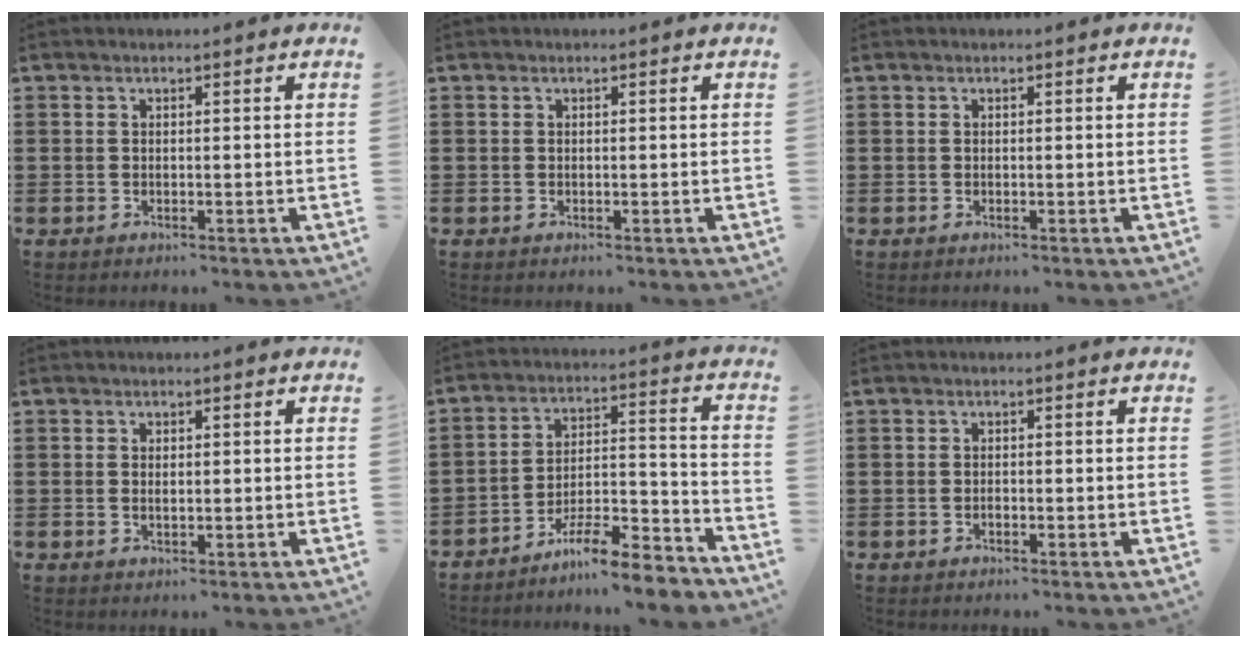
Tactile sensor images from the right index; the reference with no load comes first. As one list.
[{"total": 0.0}, {"total": 0.0}, {"total": 1.0, "force": [0.1, 0.5, 0.8], "torque": [-0.018, 0.003, 0.001]}, {"total": 9.0, "force": [-8.2, 0.9, 3.7], "torque": [-0.053, 0.022, -0.155]}, {"total": 0.6, "force": [-0.4, 0.3, 0.4], "torque": [-0.010, -0.003, -0.006]}]